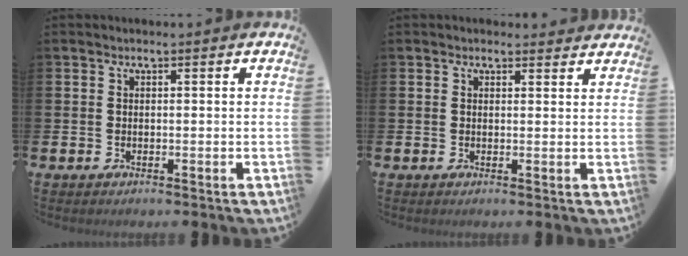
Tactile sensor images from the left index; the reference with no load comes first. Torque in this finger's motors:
{"motor_torque": [0.62, -0.84, 0.03, 0.01]}